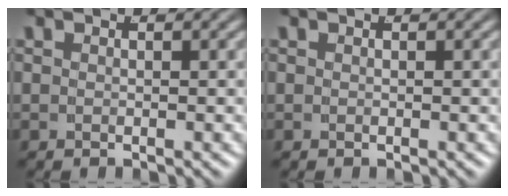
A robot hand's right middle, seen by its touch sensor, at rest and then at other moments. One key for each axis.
{"total": 0.0}